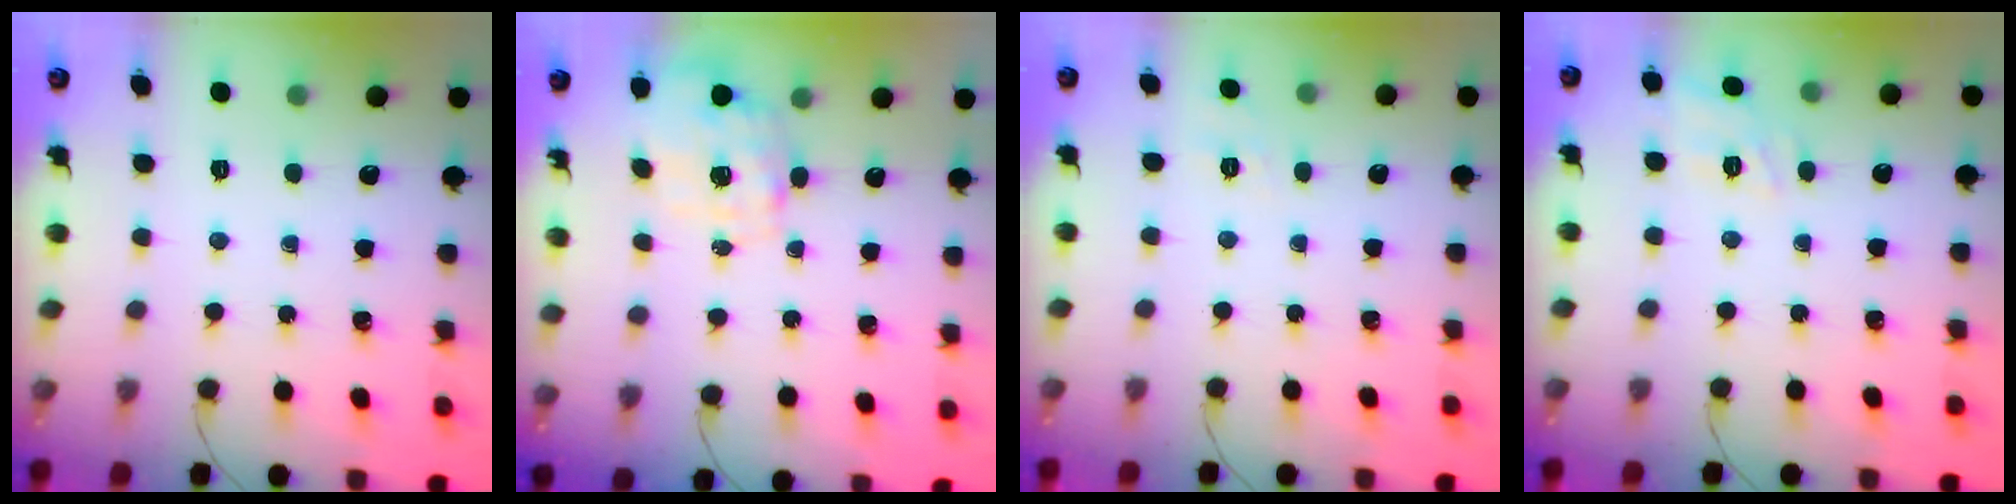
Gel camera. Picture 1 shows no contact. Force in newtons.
{"total": 4.1, "press": 3.9, "slide": 1.3}
{"total": 5.7, "press": 5.5, "slide": 1.6}
{"total": 10.2, "press": 10.2, "slide": 1.1}